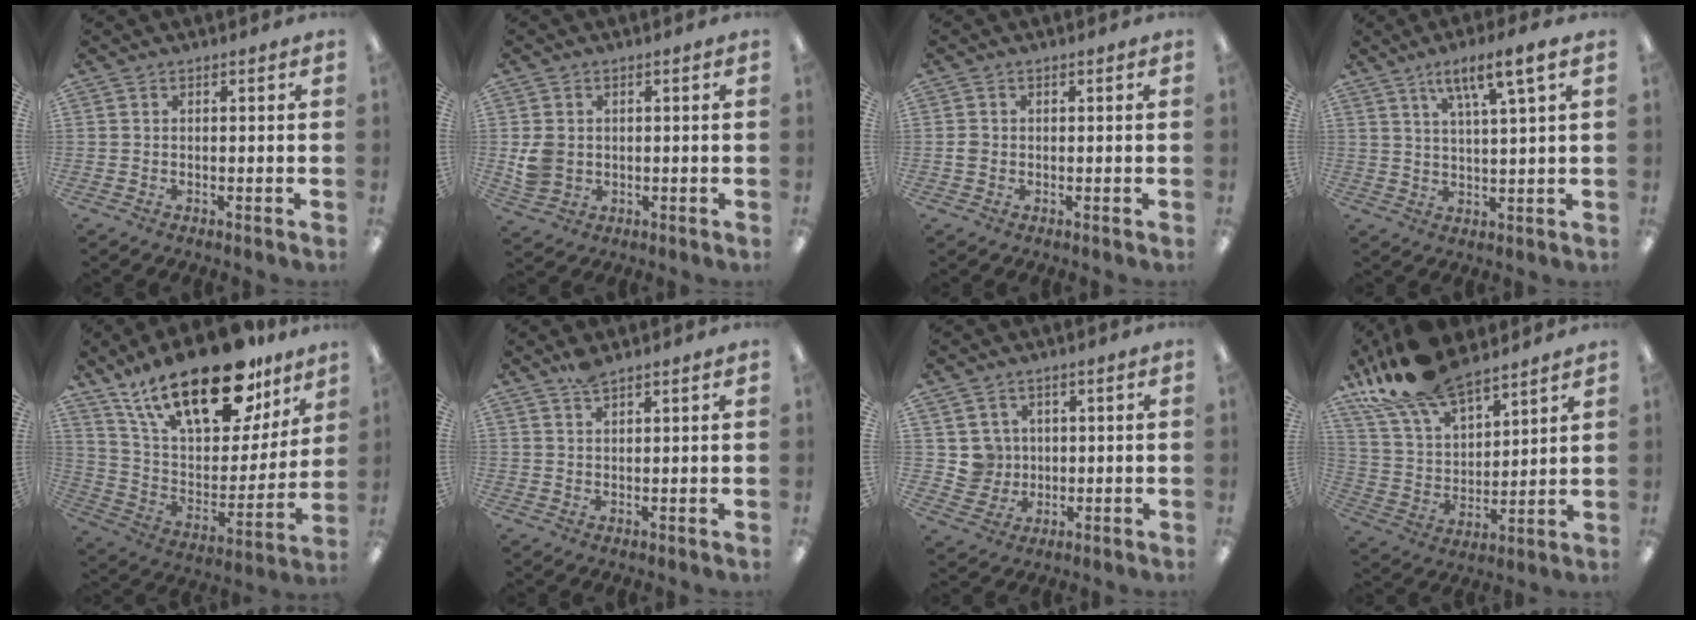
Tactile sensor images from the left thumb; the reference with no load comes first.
{"total": 4.6, "force": [0.6, 4.0, 2.2], "torque": [-0.034, 0.007, 0.015]}
{"total": 1.2, "force": [-0.1, 1.0, 0.6], "torque": [-0.011, 0.003, -0.003]}
{"total": 7.7, "force": [5.1, 0.5, 5.7], "torque": [-0.100, -0.021, 0.080]}
{"total": 26.5, "force": [18.1, 10.6, 16.3], "torque": [-0.281, -0.106, 0.310]}
{"total": 2.9, "force": [2.4, 0.6, 1.5], "torque": [-0.035, -0.001, 0.043]}
{"total": 5.4, "force": [1.7, 5.1, -0.2], "torque": [0.003, -0.002, 0.032]}
{"total": 18.6, "force": [15.0, 7.0, 8.3], "torque": [-0.182, -0.079, 0.276]}